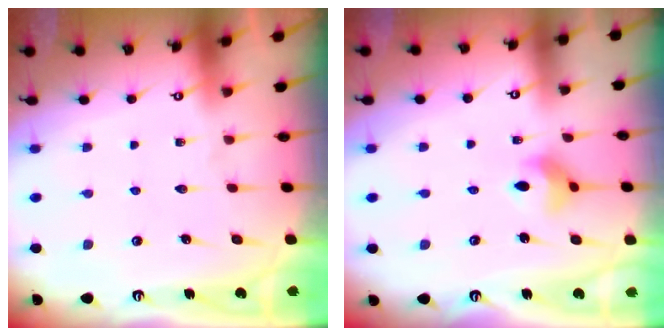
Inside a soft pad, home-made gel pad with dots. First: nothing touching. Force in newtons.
{"total": 7.0, "press": 6.9, "slide": 0.9}